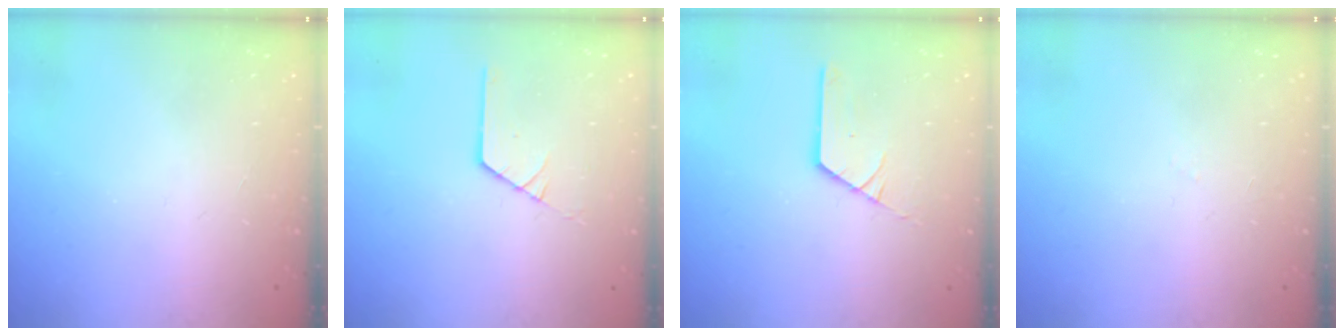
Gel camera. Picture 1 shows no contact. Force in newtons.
{"total": 1.0, "press": 1.0, "slide": 0.1}
{"total": 2.7, "press": 2.7, "slide": 0.1}
{"total": 2.6, "press": 2.5, "slide": 0.5}